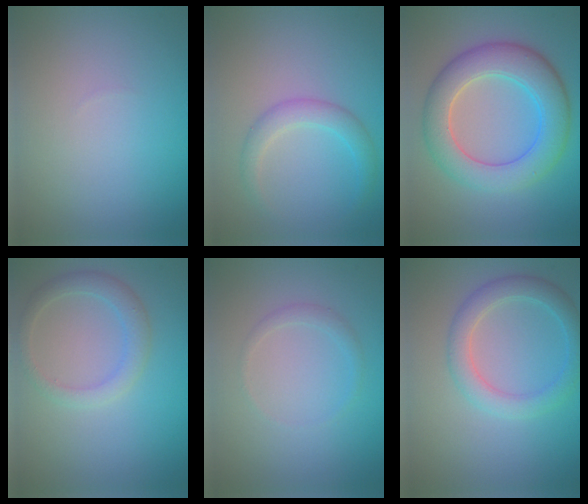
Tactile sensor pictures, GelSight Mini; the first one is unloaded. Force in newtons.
{"total": 2.3, "press": 2.3, "slide": 0.0}
{"total": 7.0, "press": 7.0, "slide": 0.3}
{"total": 2.4, "press": 2.4, "slide": 0.2}
{"total": 0.9, "press": 0.9, "slide": 0.0}
{"total": 3.5, "press": 3.5, "slide": 0.2}